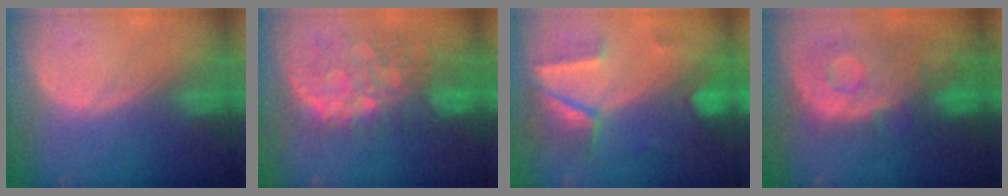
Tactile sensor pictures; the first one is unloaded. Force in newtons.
{"total": 10.9, "press": 9.5, "slide": 5.2}
{"total": 6.9, "press": 6.9, "slide": 0.7}
{"total": 10.7, "press": 9.5, "slide": 4.8}